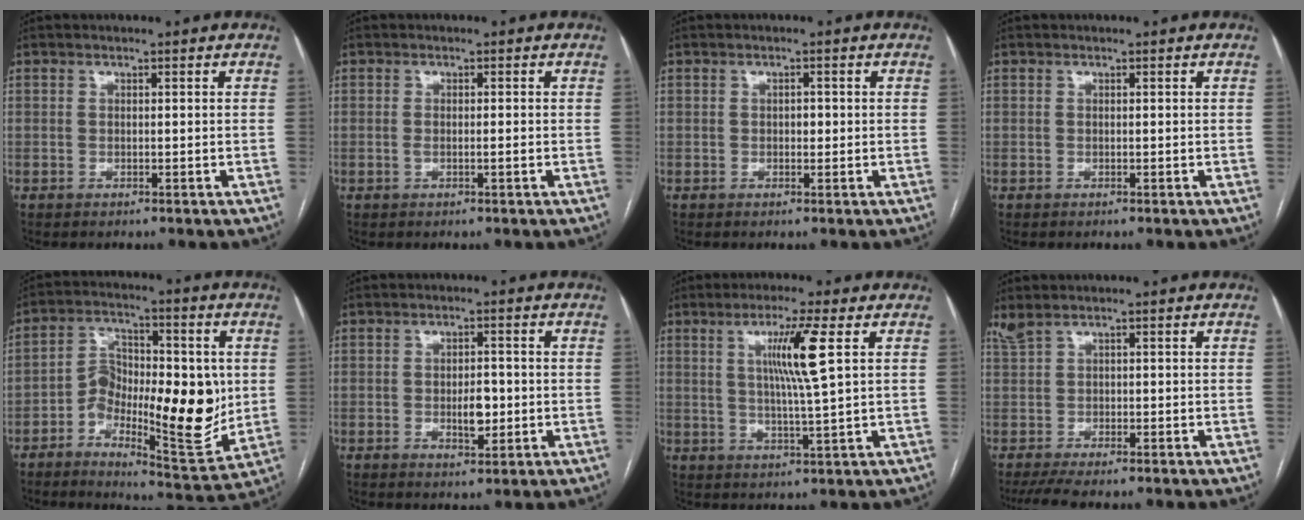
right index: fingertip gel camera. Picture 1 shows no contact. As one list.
[{"total": 1.6, "force": [-0.2, 0.3, 1.6], "torque": [-0.031, 0.001, 0.000]}, {"total": 1.2, "force": [0.0, 0.7, 0.9], "torque": [-0.012, 0.002, -0.001]}, {"total": 0.0}, {"total": 15.4, "force": [-2.2, 6.0, 14.0], "torque": [-0.224, 0.009, -0.032]}, {"total": 4.1, "force": [-0.7, 1.7, 3.7], "torque": [-0.057, 0.000, -0.006]}, {"total": 7.6, "force": [2.3, -1.0, 7.2], "torque": [-0.132, -0.004, 0.044]}, {"total": 3.2, "force": [-0.9, 0.9, 2.9], "torque": [-0.077, 0.008, -0.013]}]